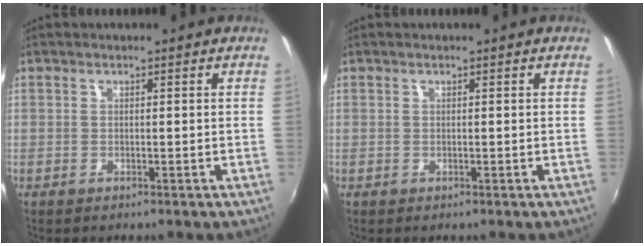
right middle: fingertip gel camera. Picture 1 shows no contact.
{"total": 0.0}